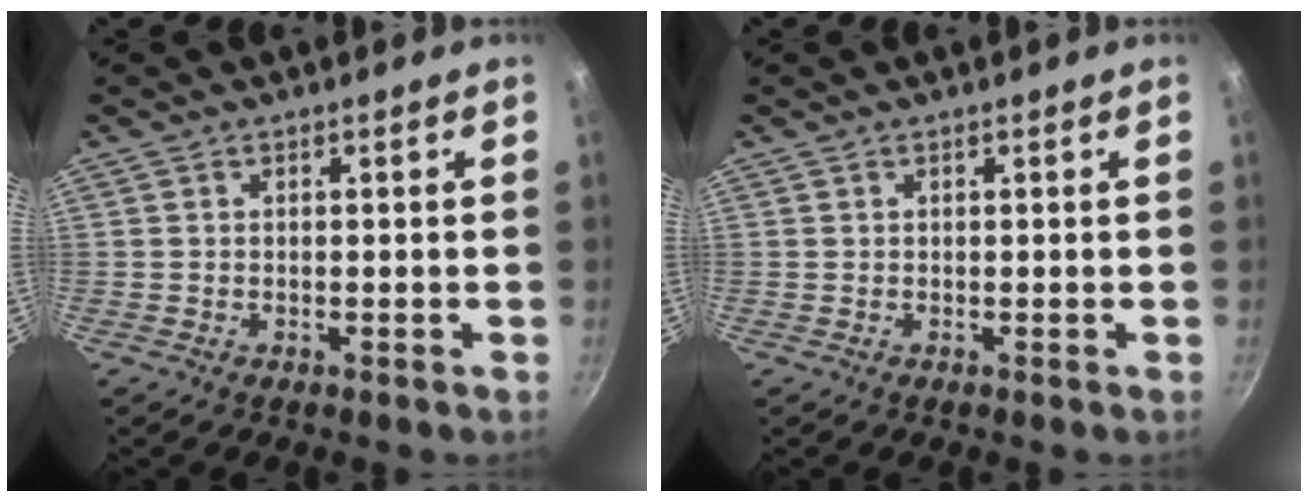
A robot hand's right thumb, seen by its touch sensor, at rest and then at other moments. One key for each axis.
{"total": 0.0}